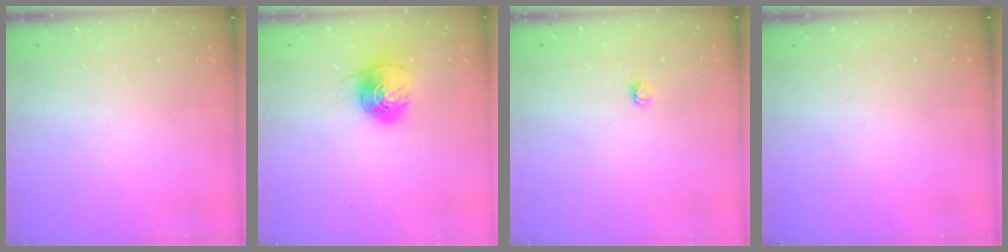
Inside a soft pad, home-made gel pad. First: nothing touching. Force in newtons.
{"total": 8.1, "press": 8.1, "slide": 0.5}
{"total": 2.9, "press": 2.9, "slide": 0.4}
{"total": 0.0}